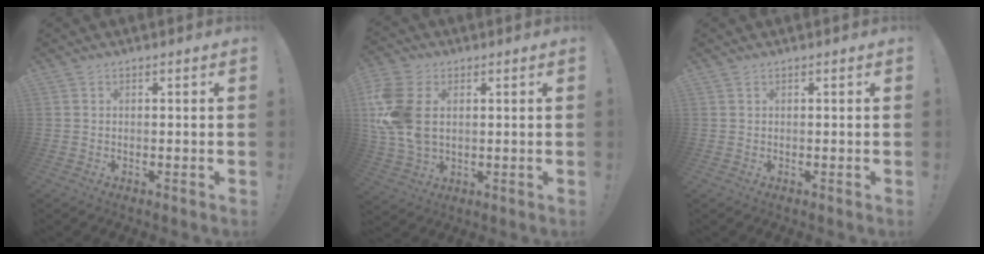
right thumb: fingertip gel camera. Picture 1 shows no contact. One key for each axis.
{"total": 15.1, "fx": 2.7, "fy": 10.2, "fz": 10.8, "tx": -0.232, "ty": -0.010, "tz": 0.051}
{"total": 0.0}